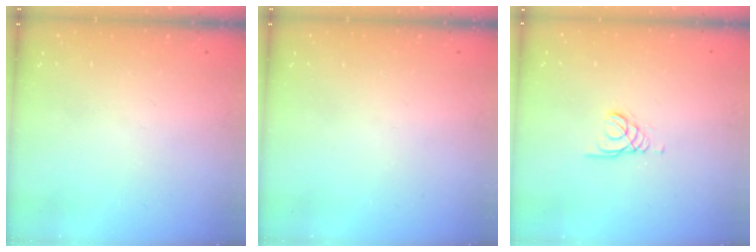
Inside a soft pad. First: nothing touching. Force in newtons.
{"total": 0.0}
{"total": 1.3, "press": 1.3, "slide": 0.1}